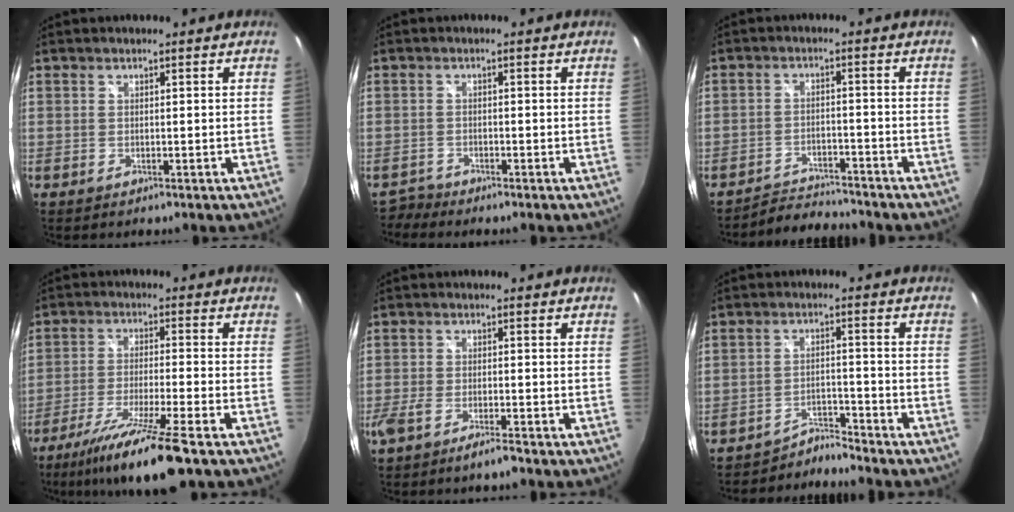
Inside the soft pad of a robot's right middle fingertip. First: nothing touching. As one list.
[{"total": 1.9, "force": [-1.8, 0.3, -0.5], "torque": [0.007, -0.002, -0.040]}, {"total": 6.3, "force": [-6.2, 0.8, 0.1], "torque": [-0.027, 0.005, -0.104]}, {"total": 13.9, "force": [-10.0, -0.3, 9.6], "torque": [-0.196, -0.039, -0.172]}, {"total": 5.1, "force": [-3.8, 0.7, 3.3], "torque": [-0.083, -0.012, -0.073]}, {"total": 4.2, "force": [-4.1, -0.4, -1.0], "torque": [0.012, 0.011, -0.072]}]